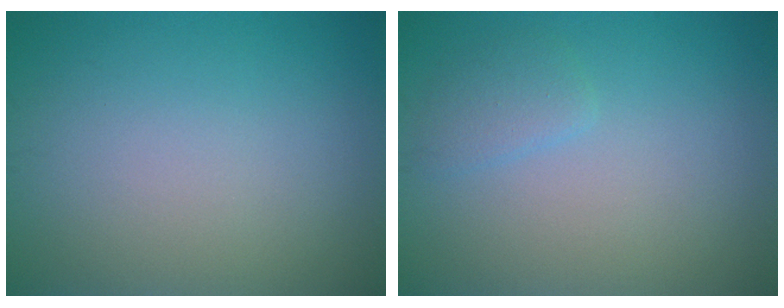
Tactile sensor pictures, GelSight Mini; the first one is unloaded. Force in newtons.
{"total": 1.4, "press": 1.4, "slide": 0.2}